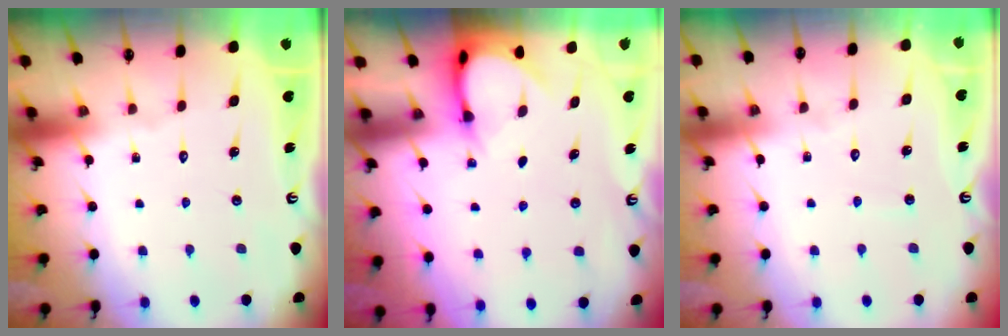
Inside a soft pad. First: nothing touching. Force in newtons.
{"total": 4.0, "press": 4.0, "slide": 0.3}
{"total": 3.3, "press": 3.3, "slide": 0.3}